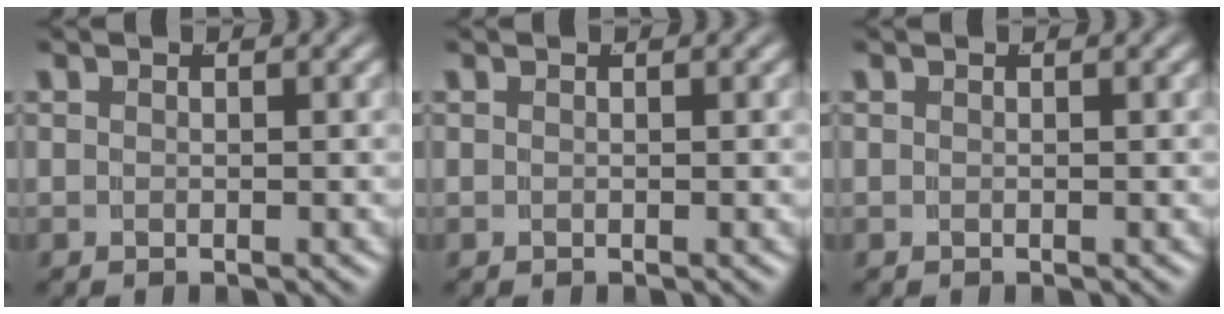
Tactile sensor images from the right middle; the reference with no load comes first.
{"total": 0.0}
{"total": 0.0}